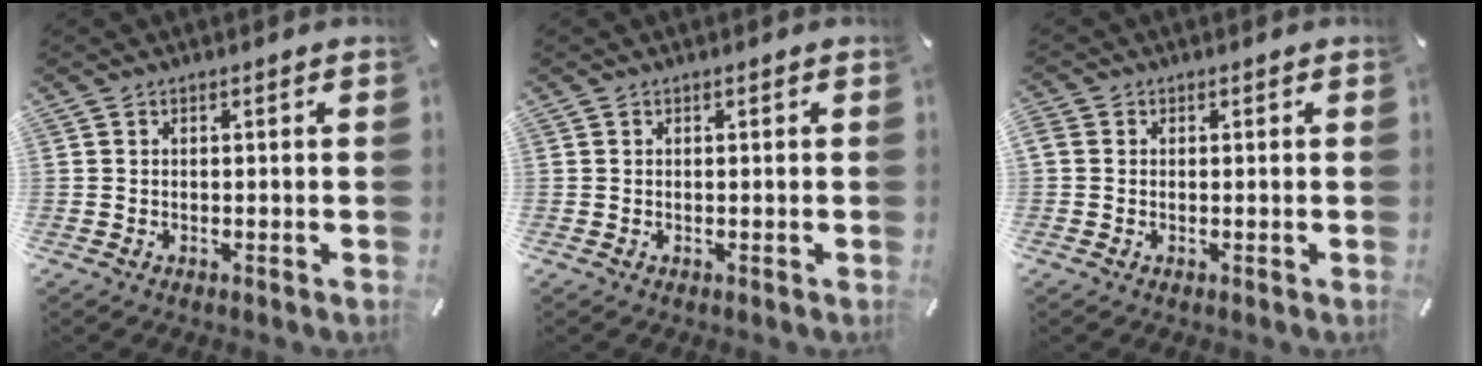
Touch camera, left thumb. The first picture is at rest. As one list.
[{"total": 0.0}, {"total": 1.3, "force": [-0.1, 1.2, 0.4], "torque": [-0.006, 0.007, -0.004]}]